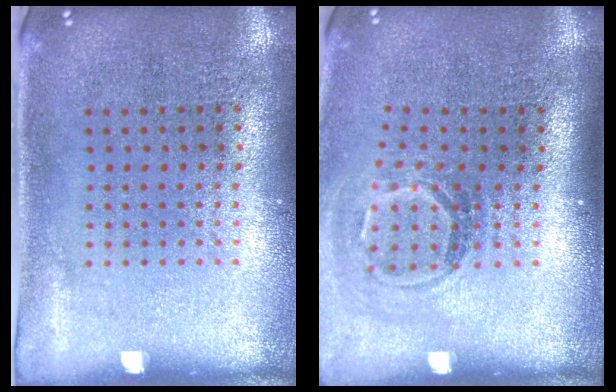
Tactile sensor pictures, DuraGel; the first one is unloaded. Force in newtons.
{"total": 1.7, "press": 1.2, "slide": 1.3}